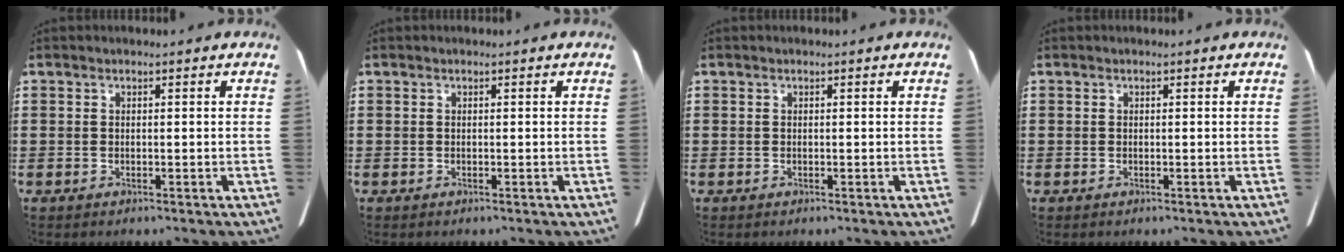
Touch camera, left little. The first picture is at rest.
{"total": 0.0}
{"total": 0.0}
{"total": 0.0}